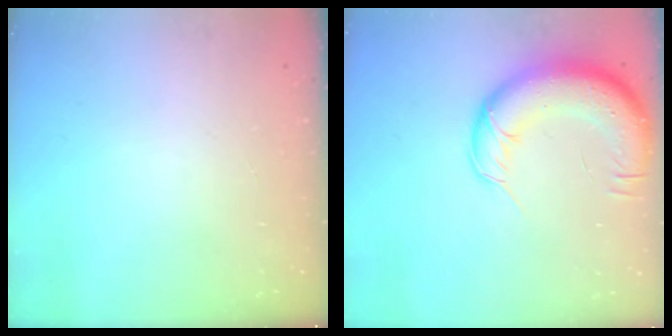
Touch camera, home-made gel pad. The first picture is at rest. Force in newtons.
{"total": 16.3, "press": 15.9, "slide": 3.8}